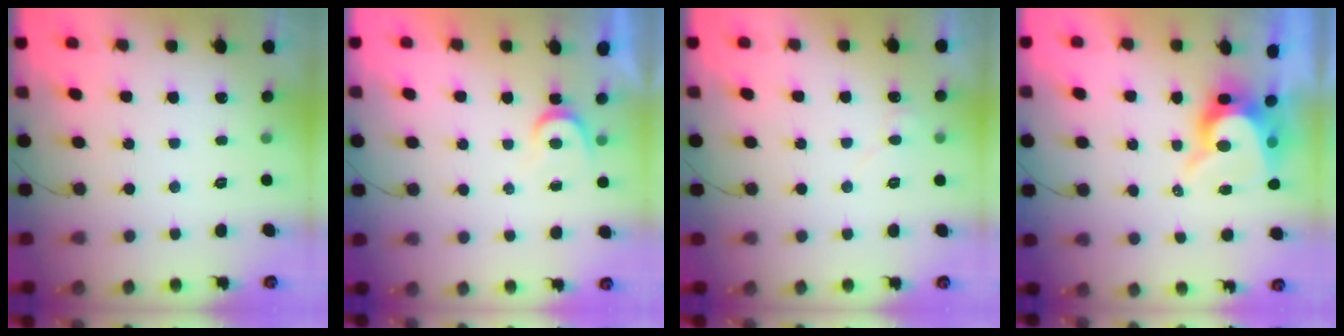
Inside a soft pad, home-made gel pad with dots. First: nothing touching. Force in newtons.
{"total": 3.6, "press": 3.5, "slide": 0.3}
{"total": 4.5, "press": 4.5, "slide": 0.5}
{"total": 10.8, "press": 10.8, "slide": 1.1}